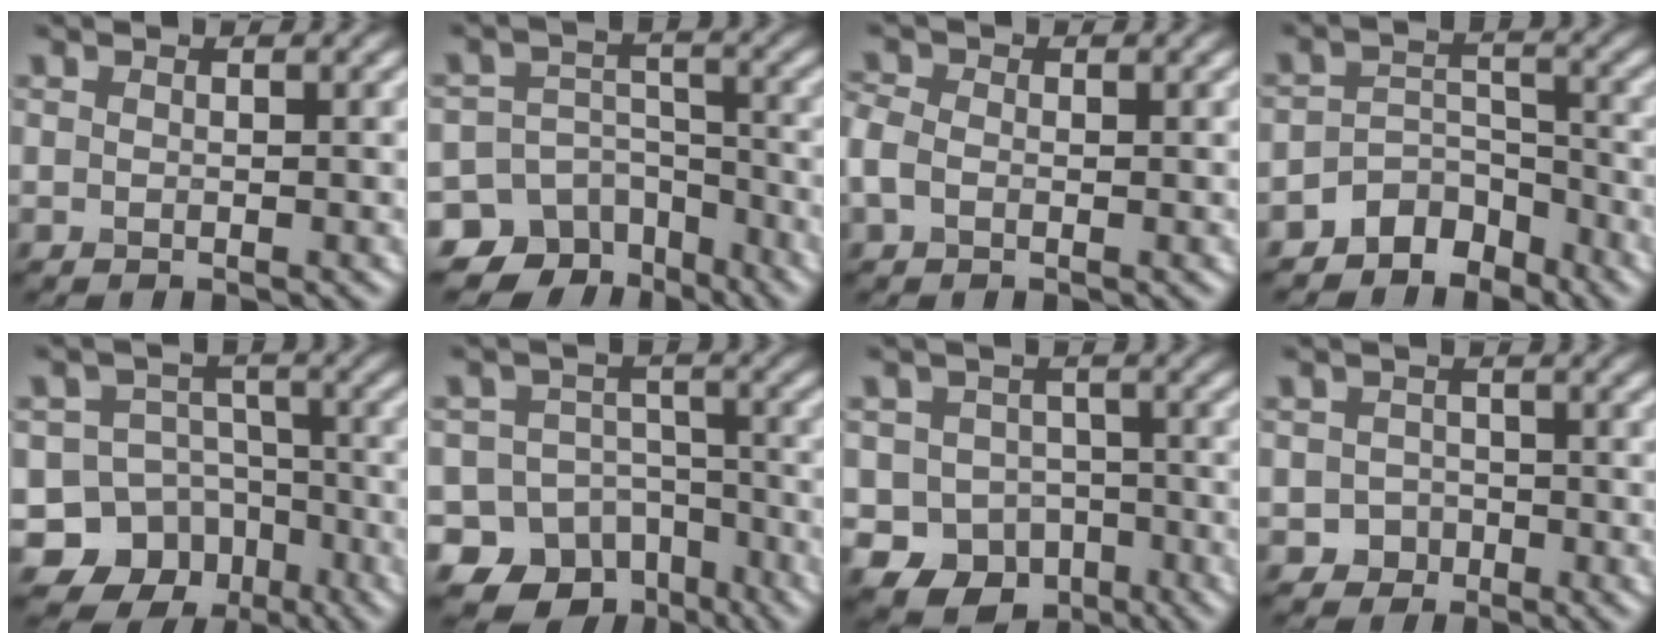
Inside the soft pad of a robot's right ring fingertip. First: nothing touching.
{"total": 10.6, "force": [-7.3, 7.4, 2.0], "torque": [-0.025, -0.006, -0.120]}
{"total": 1.8, "force": [-0.3, 1.4, 1.2], "torque": [-0.030, 0.006, -0.016]}
{"total": 4.4, "force": [-3.5, 2.4, 1.1], "torque": [-0.001, 0.002, -0.064]}
{"total": 12.0, "force": [-6.6, 9.6, 2.6], "torque": [-0.038, -0.026, -0.120]}
{"total": 13.2, "force": [-8.3, 9.7, 3.0], "torque": [-0.043, -0.032, -0.135]}
{"total": 8.1, "force": [-3.8, 6.6, 2.7], "torque": [-0.019, -0.017, -0.071]}
{"total": 1.8, "force": [-0.7, 1.6, 0.2], "torque": [0.008, 0.002, -0.016]}